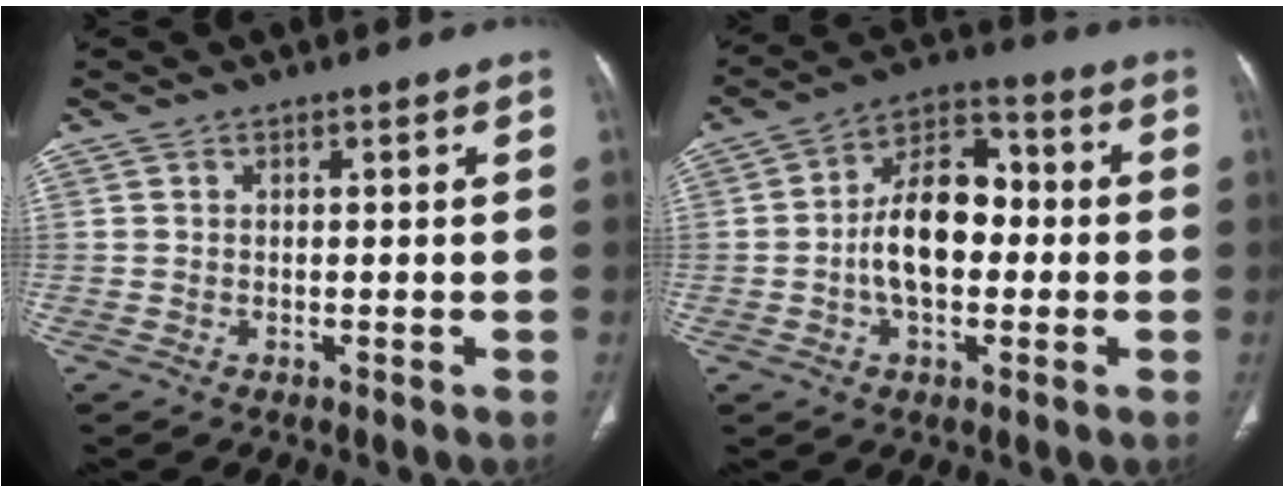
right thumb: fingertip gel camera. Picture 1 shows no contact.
{"total": 13.0, "force": [-0.9, 8.0, 10.2], "torque": [-0.153, 0.034, -0.023]}